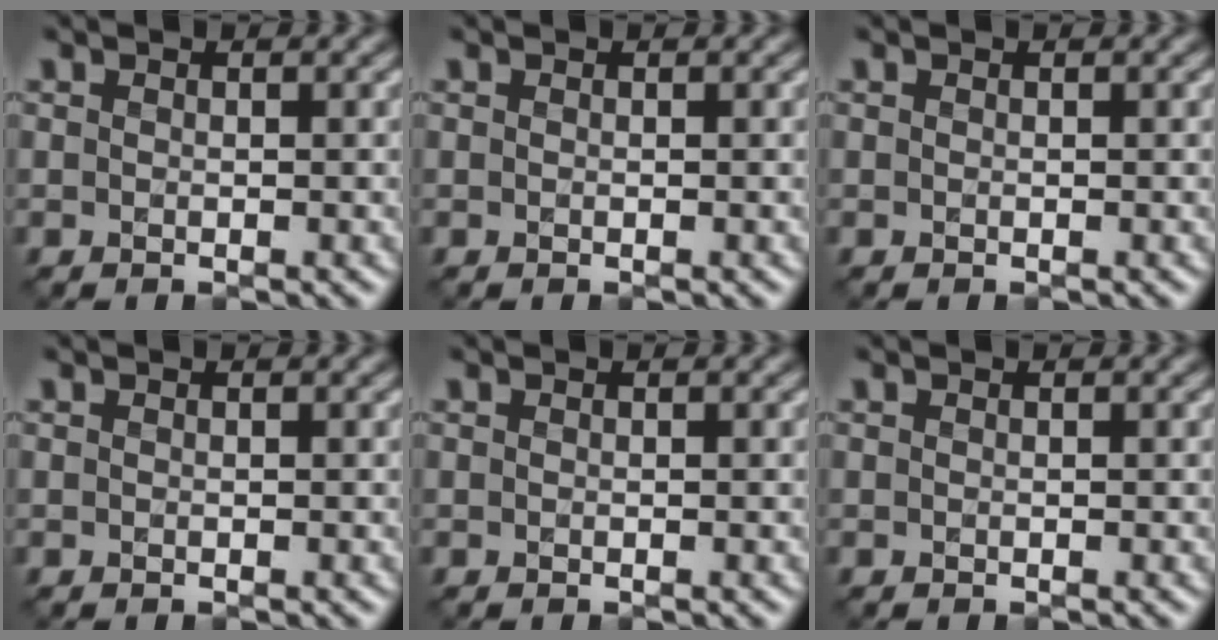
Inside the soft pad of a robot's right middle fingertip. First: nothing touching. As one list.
[{"total": 0.0}, {"total": 0.0}, {"total": 0.0}, {"total": 0.0}, {"total": 0.0}]